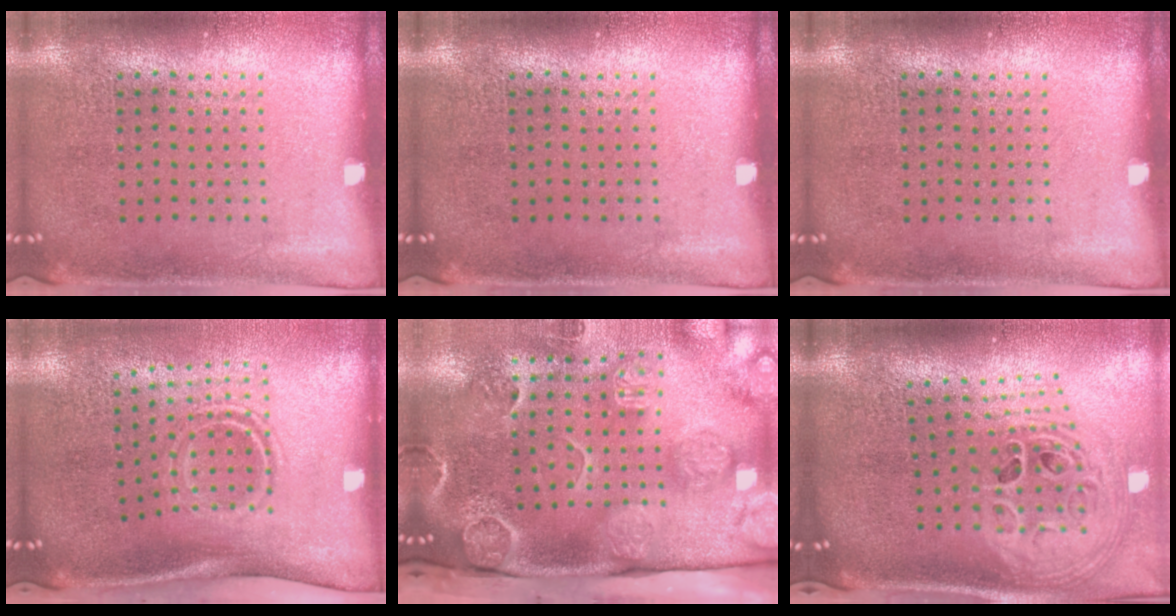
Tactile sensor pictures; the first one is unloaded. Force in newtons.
{"total": 0.0}
{"total": 0.0}
{"total": 1.8, "press": 1.1, "slide": 1.5}
{"total": 4.8, "press": 3.4, "slide": 3.3}
{"total": 2.6, "press": 1.9, "slide": 1.8}